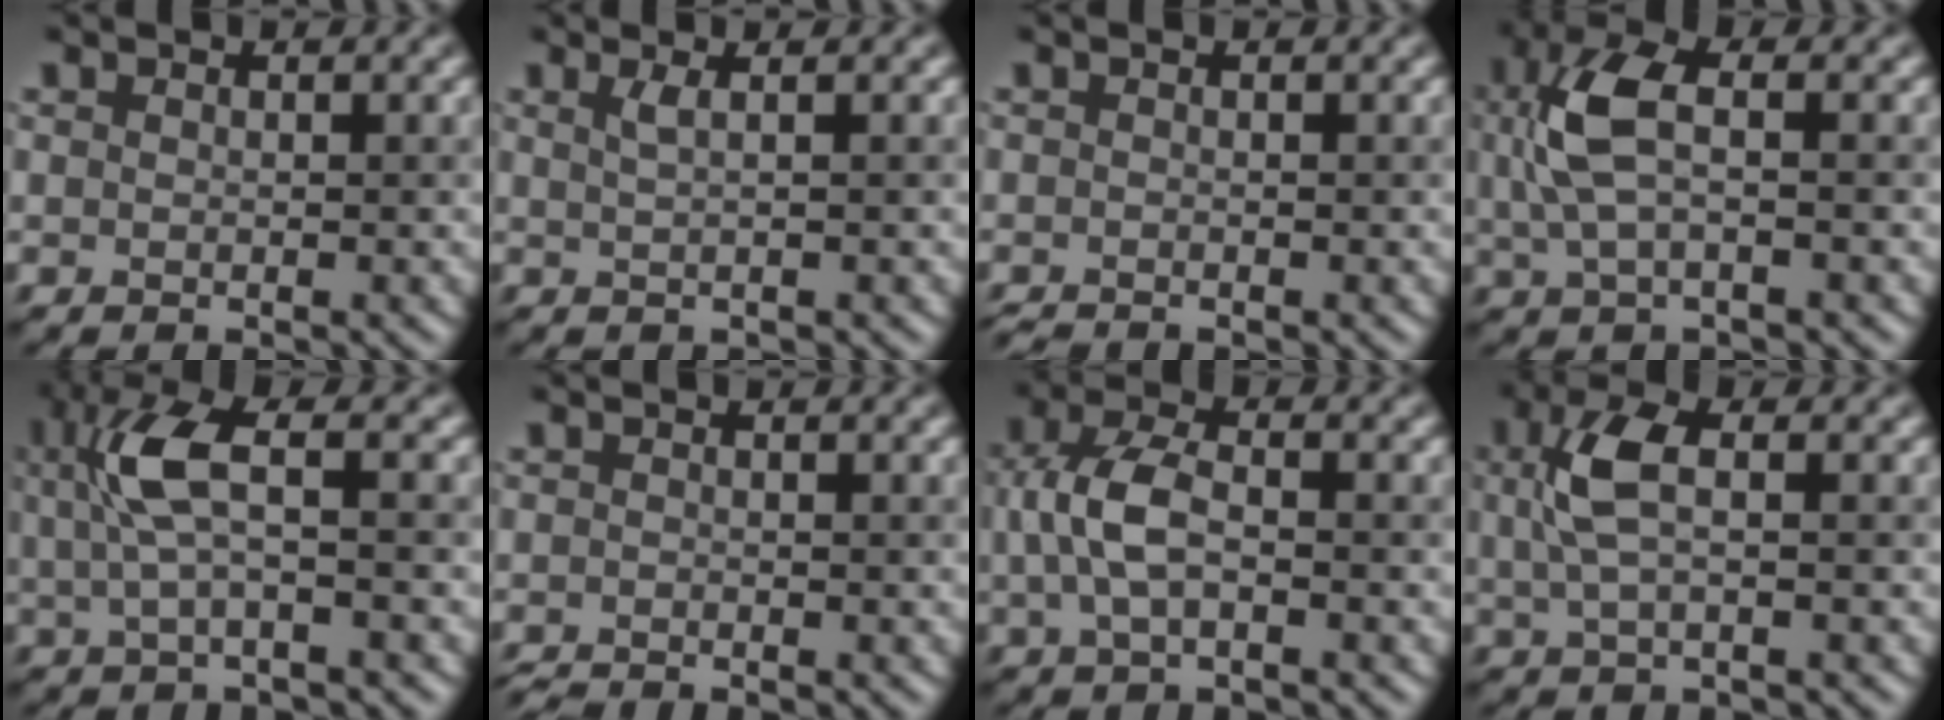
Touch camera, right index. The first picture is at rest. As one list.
[{"total": 1.3, "force": [0.5, 0.6, 1.1], "torque": [-0.010, 0.009, 0.012]}, {"total": 1.1, "force": [-1.1, -0.1, 0.0], "torque": [0.005, -0.002, -0.015]}, {"total": 4.9, "force": [0.8, 2.1, 4.3], "torque": [-0.104, 0.013, 0.019]}, {"total": 4.5, "force": [0.8, 1.1, 4.2], "torque": [-0.094, 0.017, 0.021]}, {"total": 1.4, "force": [-1.4, 0.0, 0.1], "torque": [0.000, -0.003, -0.022]}, {"total": 4.2, "force": [-0.1, 2.1, 3.6], "torque": [-0.083, 0.013, -0.003]}, {"total": 3.8, "force": [0.8, 1.5, 3.5], "torque": [-0.077, 0.014, 0.016]}]